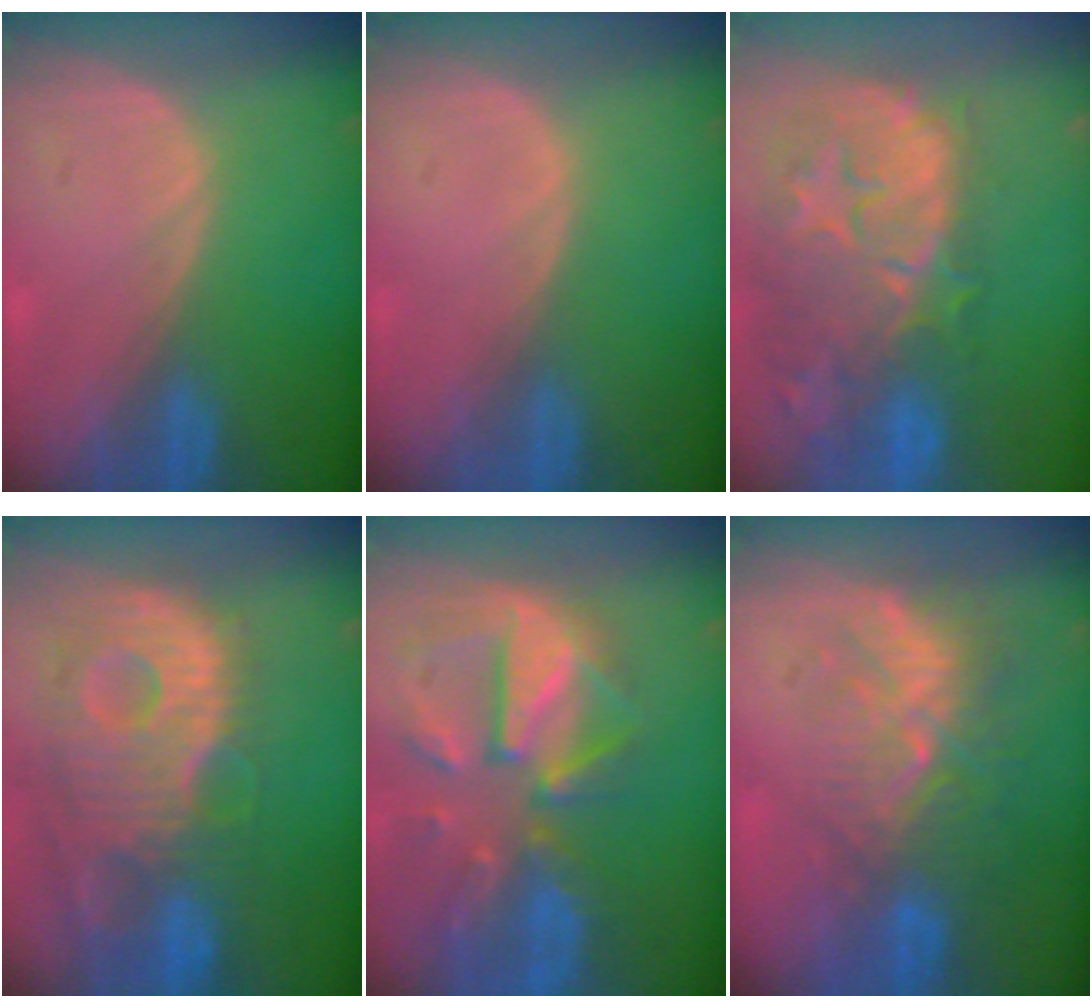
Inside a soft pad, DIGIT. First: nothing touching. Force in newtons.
{"total": 0.0}
{"total": 13.7, "press": 11.8, "slide": 6.9}
{"total": 13.5, "press": 11.7, "slide": 6.7}
{"total": 12.0, "press": 10.4, "slide": 5.9}
{"total": 9.4, "press": 8.7, "slide": 3.5}